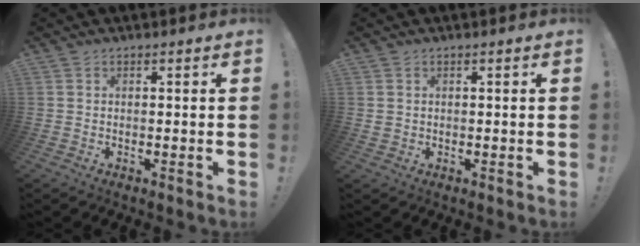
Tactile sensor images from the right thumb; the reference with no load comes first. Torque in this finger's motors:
{"motor_torque": [-0.10, -0.01, -0.02, 0.06, 0.01]}